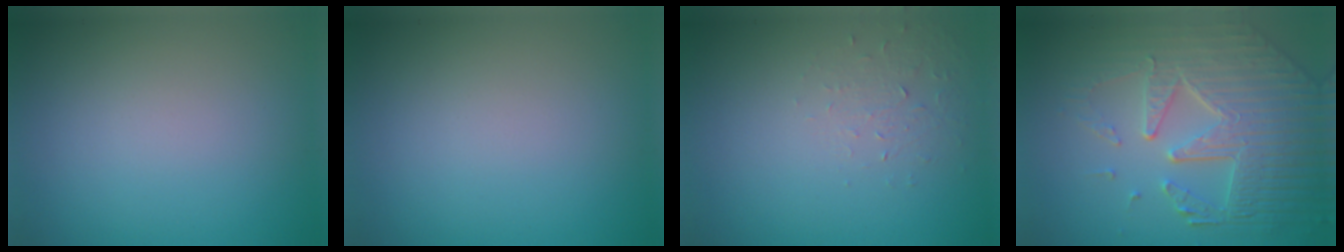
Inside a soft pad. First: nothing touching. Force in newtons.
{"total": 0.0}
{"total": 1.3, "press": 0.6, "slide": 1.2}
{"total": 8.7, "press": 6.0, "slide": 6.4}